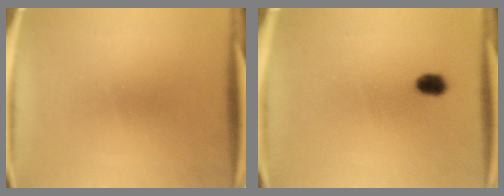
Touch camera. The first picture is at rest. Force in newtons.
{"total": 2.6}